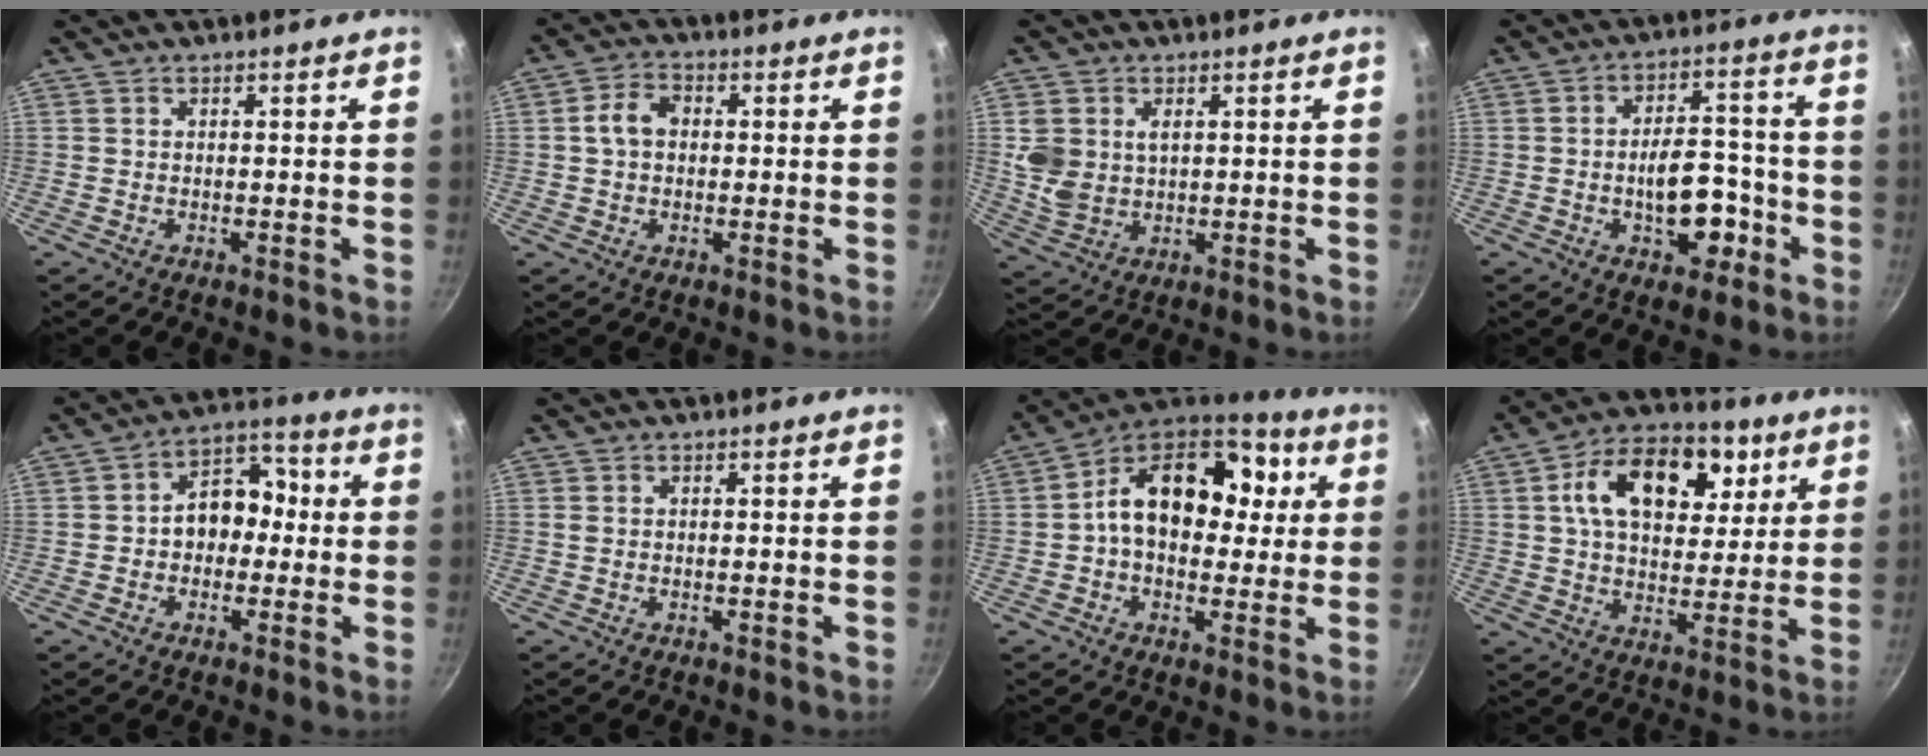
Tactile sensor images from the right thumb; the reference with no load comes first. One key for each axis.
{"total": 5.4, "fx": 0.4, "fy": 3.9, "fz": 3.7, "tx": -0.065, "ty": 0.016, "tz": 0.001}
{"total": 7.3, "fx": 1.5, "fy": 5.2, "fz": 4.9, "tx": -0.093, "ty": -0.003, "tz": 0.040}
{"total": 11.1, "fx": -3.2, "fy": 6.5, "fz": 8.4, "tx": -0.098, "ty": 0.040, "tz": -0.046}
{"total": 9.6, "fx": -0.2, "fy": 7.0, "fz": 6.6, "tx": -0.064, "ty": 0.036, "tz": -0.016}
{"total": 0.6, "fx": 0.0, "fy": 0.3, "fz": 0.5, "tx": -0.012, "ty": 0.000, "tz": 0.005}
{"total": 19.0, "fx": 2.5, "fy": 12.7, "fz": 13.9, "tx": -0.173, "ty": 0.033, "tz": 0.029}
{"total": 18.5, "fx": 6.4, "fy": 11.6, "fz": 12.9, "tx": -0.175, "ty": 0.002, "tz": 0.100}